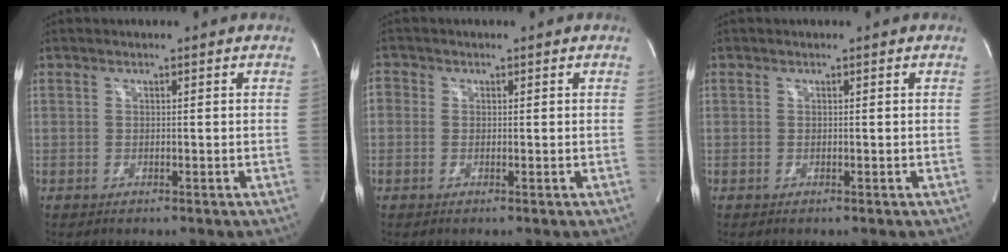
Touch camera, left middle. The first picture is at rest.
{"total": 1.8, "force": [0.2, 1.6, 0.7], "torque": [-0.008, 0.008, 0.001]}
{"total": 0.0}